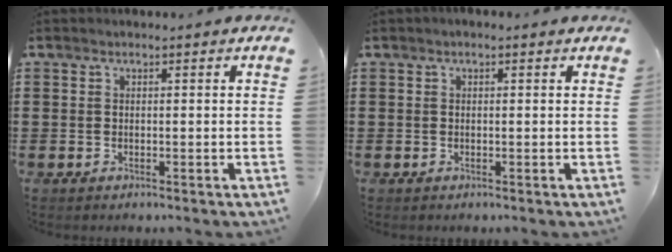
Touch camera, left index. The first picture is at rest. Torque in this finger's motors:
{"motor_torque": [1.21, -0.92, -0.50, -0.16]}